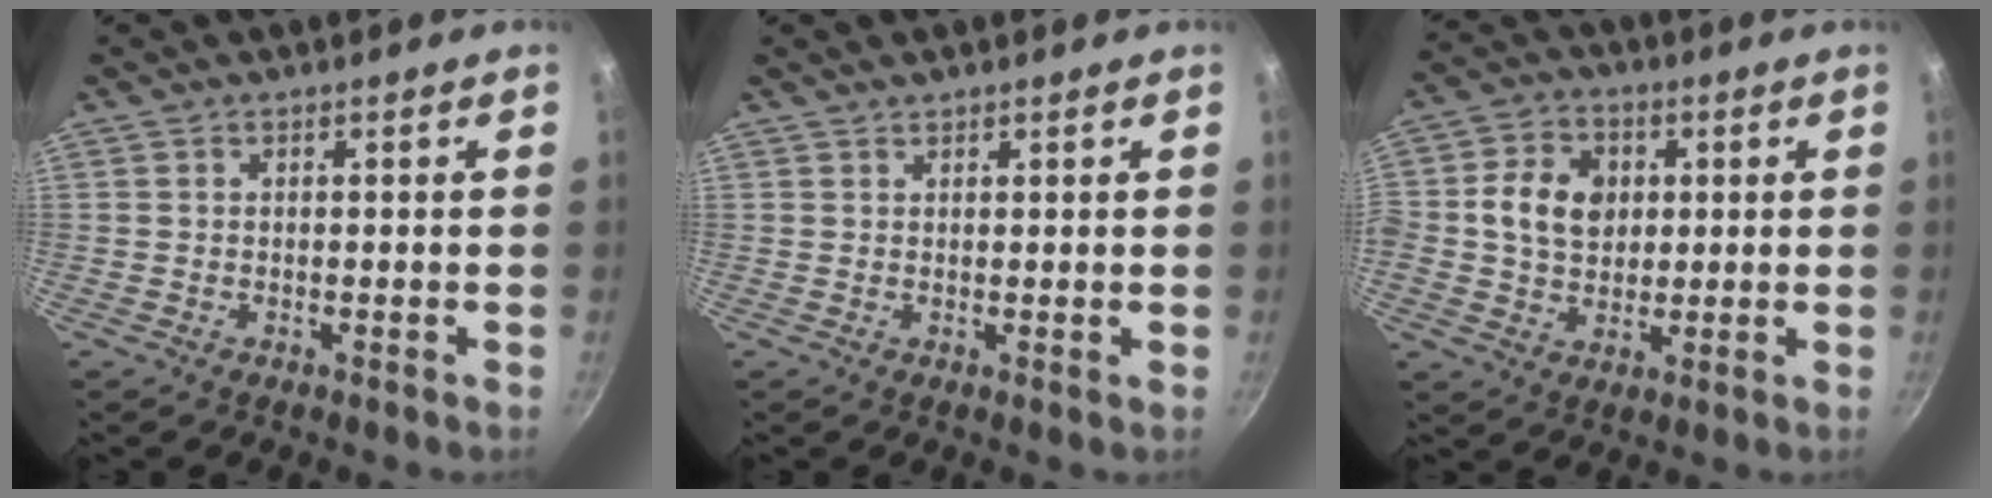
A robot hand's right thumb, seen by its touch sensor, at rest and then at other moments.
{"total": 1.1, "force": [1.0, 0.3, 0.1], "torque": [0.002, -0.006, 0.015]}
{"total": 10.0, "force": [1.4, 8.0, 5.9], "torque": [-0.082, 0.004, 0.012]}